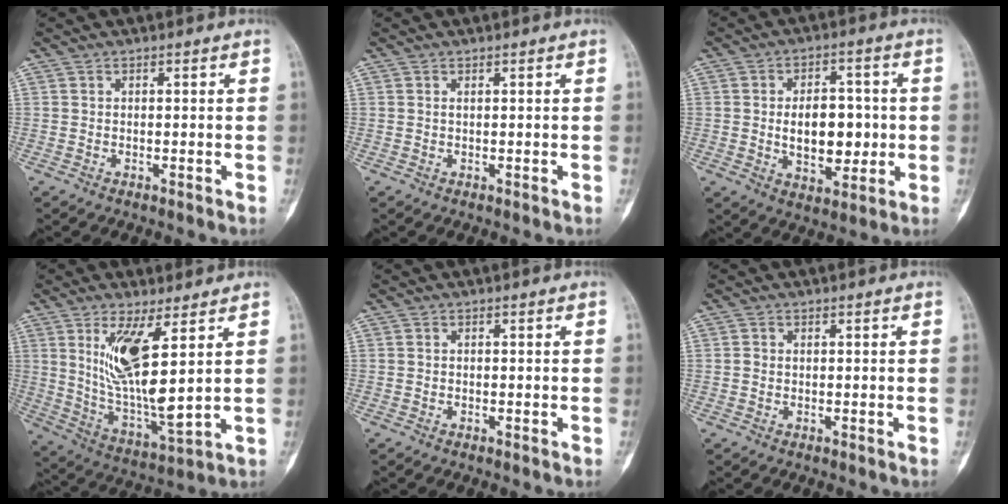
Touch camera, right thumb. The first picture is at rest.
{"total": 0.0}
{"total": 12.1, "force": [-0.4, 7.5, 9.5], "torque": [-0.108, 0.009, 0.002]}
{"total": 14.5, "force": [4.9, 3.6, 13.2], "torque": [-0.253, -0.044, 0.107]}
{"total": 0.0}
{"total": 0.6, "force": [0.0, 0.5, 0.3], "torque": [-0.007, 0.001, -0.001]}